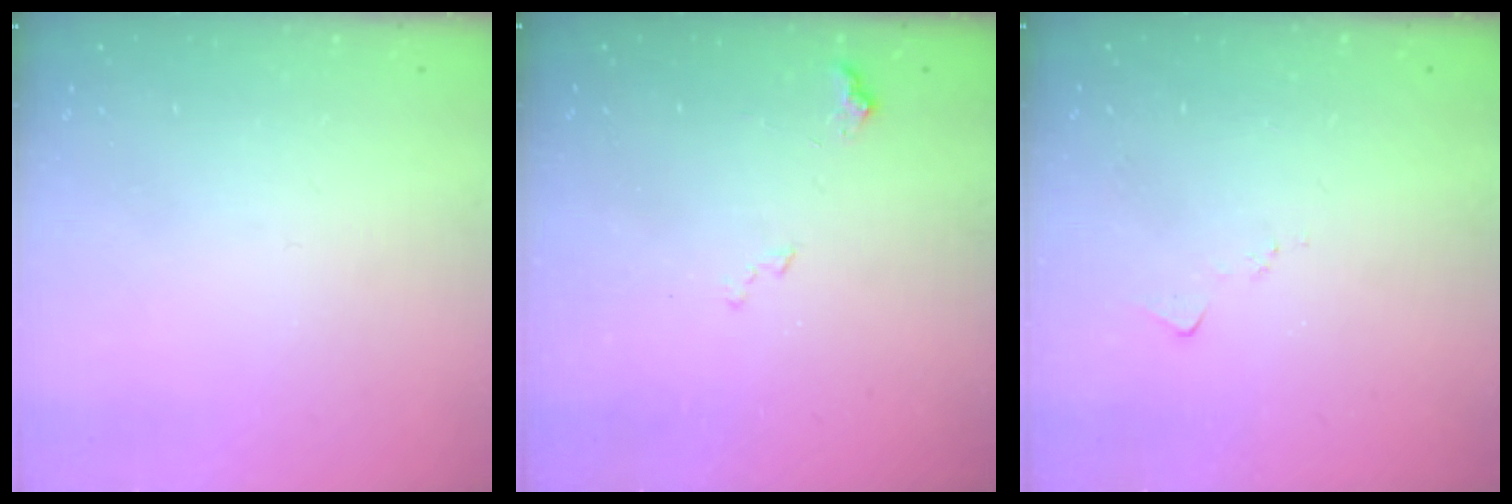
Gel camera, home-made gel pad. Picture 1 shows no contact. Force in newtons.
{"total": 8.3, "press": 8.2, "slide": 1.0}
{"total": 6.0, "press": 5.9, "slide": 0.7}